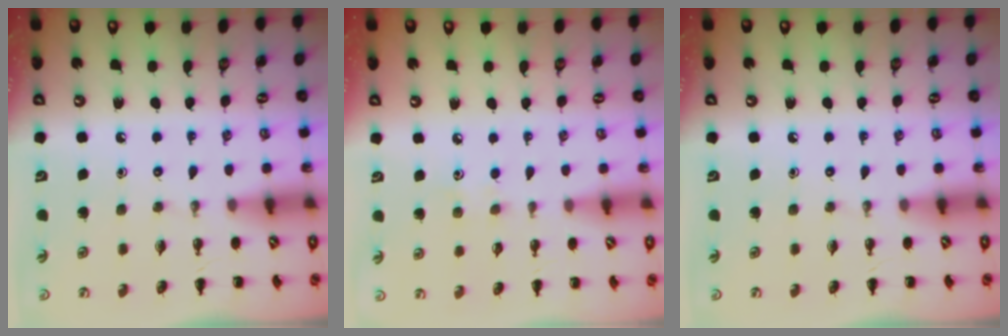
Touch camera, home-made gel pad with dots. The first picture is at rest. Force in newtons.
{"total": 3.5, "press": 3.4, "slide": 0.8}
{"total": 0.0}